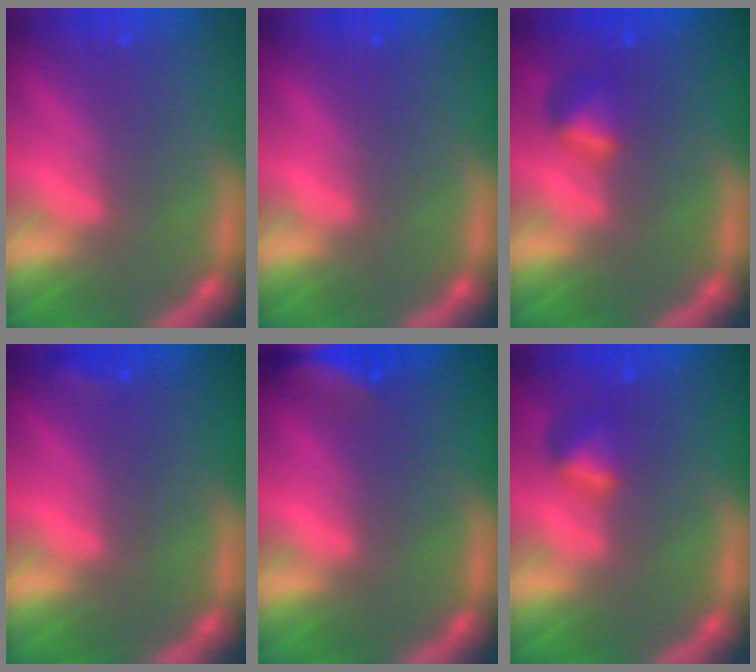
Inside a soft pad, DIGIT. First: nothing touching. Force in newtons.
{"total": 0.0}
{"total": 1.9}
{"total": 0.9}
{"total": 5.0}
{"total": 1.9}